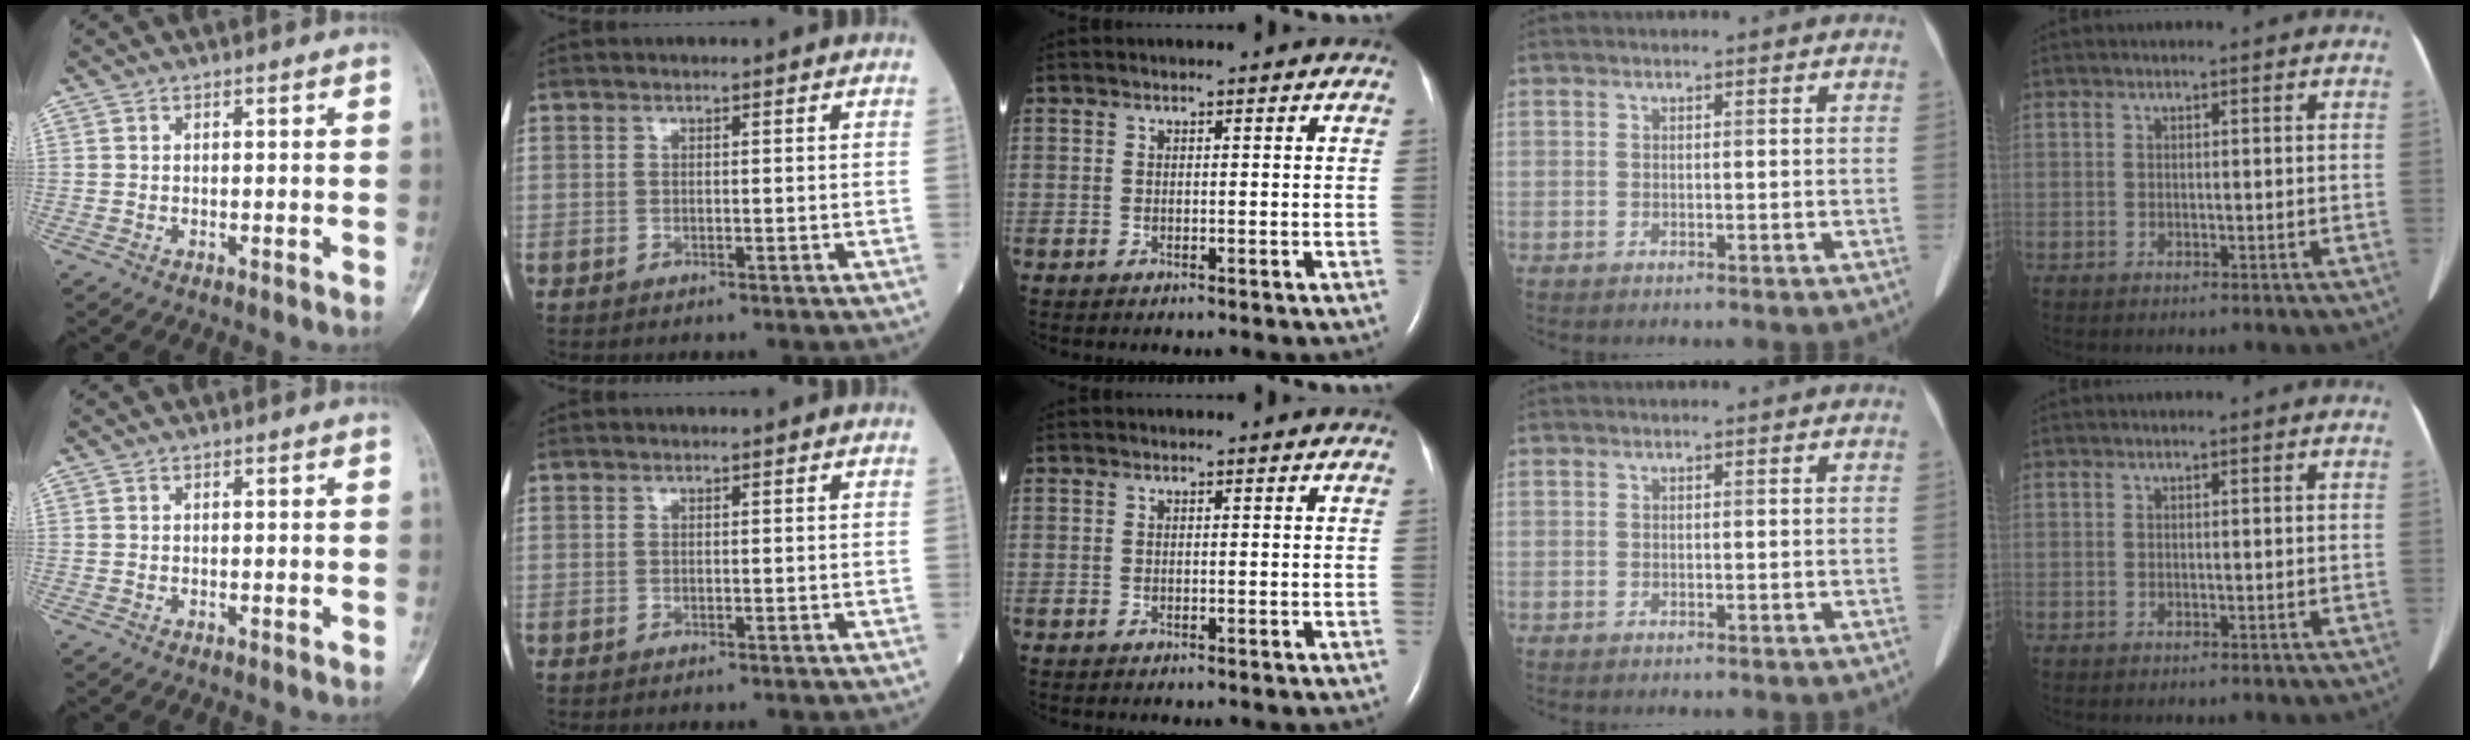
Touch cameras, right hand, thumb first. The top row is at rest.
{}